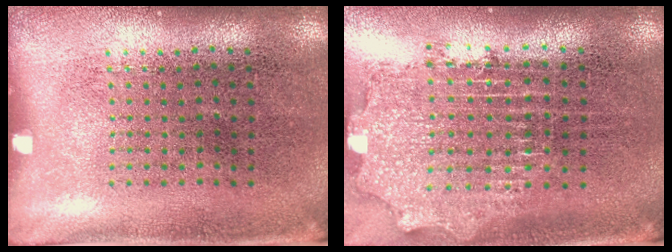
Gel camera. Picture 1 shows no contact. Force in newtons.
{"total": 2.1, "press": 1.7, "slide": 1.3}